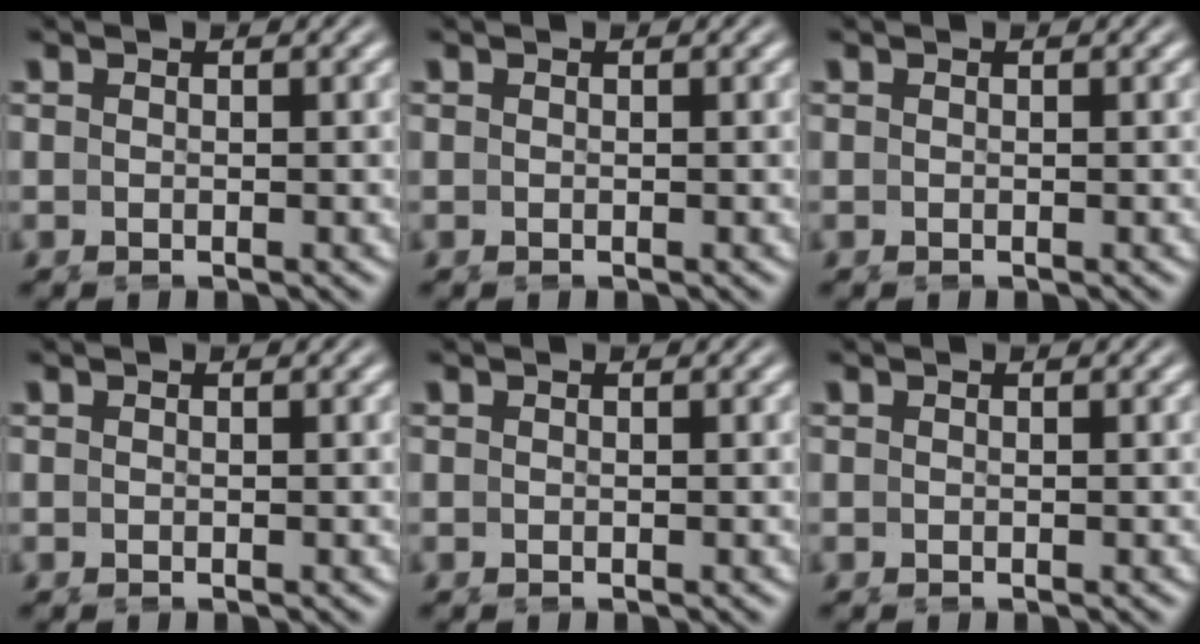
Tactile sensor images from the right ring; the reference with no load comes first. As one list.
[{"total": 0.0}, {"total": 0.0}, {"total": 0.0}, {"total": 0.0}, {"total": 0.0}]